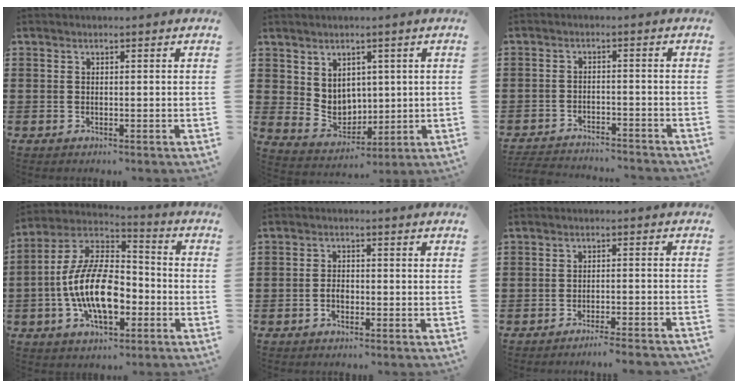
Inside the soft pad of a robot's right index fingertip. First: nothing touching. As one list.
[{"total": 5.0, "force": [2.7, 4.0, 1.2], "torque": [-0.038, -0.008, 0.052]}, {"total": 3.2, "force": [-3.2, 0.0, 0.1], "torque": [-0.008, -0.004, -0.068]}, {"total": 14.1, "force": [-4.2, 6.9, 11.6], "torque": [-0.256, 0.000, -0.080]}, {"total": 2.0, "force": [-0.9, 1.1, 1.5], "torque": [-0.030, 0.002, -0.018]}, {"total": 2.9, "force": [-2.7, -0.6, 1.1], "torque": [-0.019, -0.007, -0.053]}]